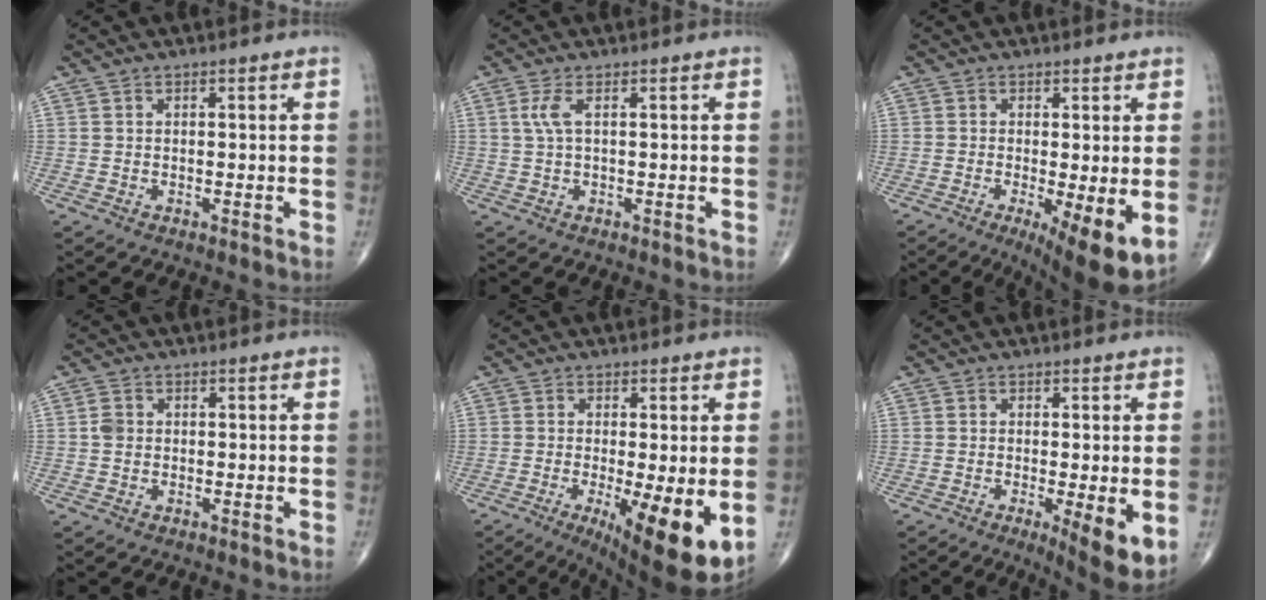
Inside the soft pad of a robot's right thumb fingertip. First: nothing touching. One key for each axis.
{"total": 2.5, "fx": 0.6, "fy": 0.6, "fz": 2.4, "tx": -0.072, "ty": 0.008, "tz": 0.017}
{"total": 10.4, "fx": -2.6, "fy": 2.8, "fz": 9.7, "tx": -0.145, "ty": -0.023, "tz": -0.034}
{"total": 1.9, "fx": 0.1, "fy": 1.5, "fz": 1.1, "tx": -0.020, "ty": 0.003, "tz": -0.001}
{"total": 12.7, "fx": -3.4, "fy": 3.0, "fz": 11.9, "tx": -0.169, "ty": -0.025, "tz": -0.043}
{"total": 7.6, "fx": -1.8, "fy": 1.6, "fz": 7.2, "tx": -0.107, "ty": -0.022, "tz": -0.027}